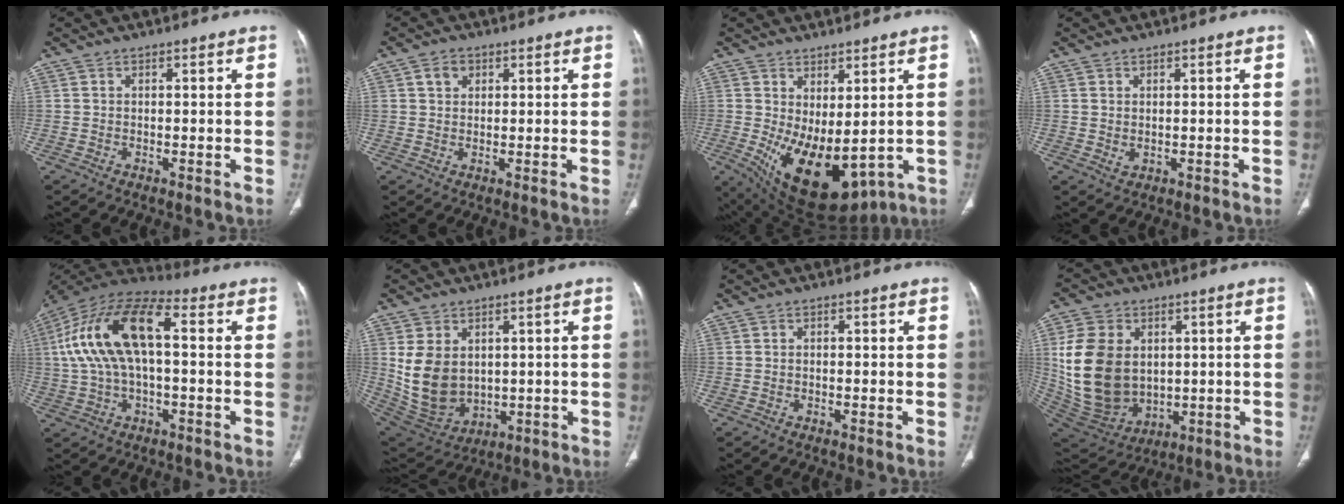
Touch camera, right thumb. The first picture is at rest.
{"total": 3.1, "force": [1.3, 2.4, 1.4], "torque": [-0.014, -0.002, 0.024]}
{"total": 15.4, "force": [-1.8, 7.7, 13.2], "torque": [-0.210, -0.022, 0.006]}
{"total": 1.2, "force": [0.2, 0.8, 0.8], "torque": [-0.015, -0.006, 0.011]}
{"total": 18.1, "force": [2.0, 8.6, 15.8], "torque": [-0.312, 0.043, 0.029]}
{"total": 12.7, "force": [1.8, 9.5, 8.2], "torque": [-0.138, -0.015, 0.068]}
{"total": 0.0}
{"total": 19.2, "force": [2.5, 14.4, 12.5], "torque": [-0.232, -0.015, 0.074]}